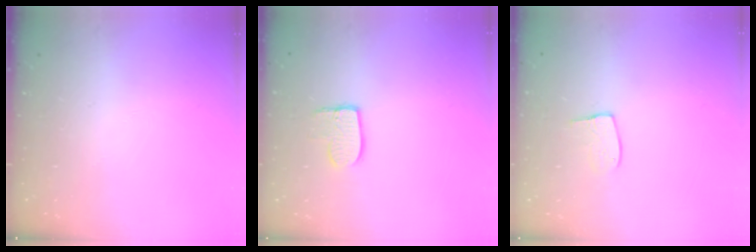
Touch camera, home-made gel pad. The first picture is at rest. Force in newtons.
{"total": 7.7, "press": 7.7, "slide": 0.5}
{"total": 7.5, "press": 7.5, "slide": 0.4}